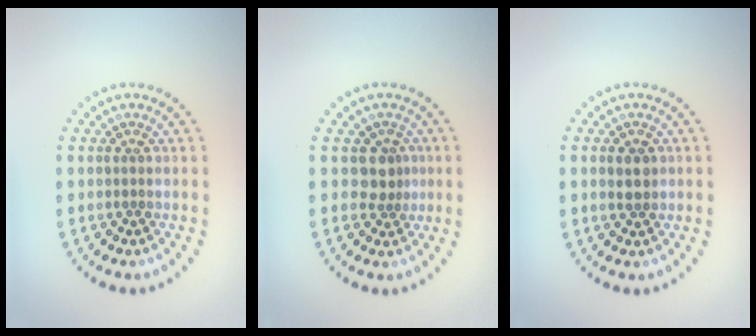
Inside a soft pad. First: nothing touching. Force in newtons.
{"total": 2.1, "press": 1.7, "slide": 1.2}
{"total": 1.8, "press": 1.7, "slide": 0.5}